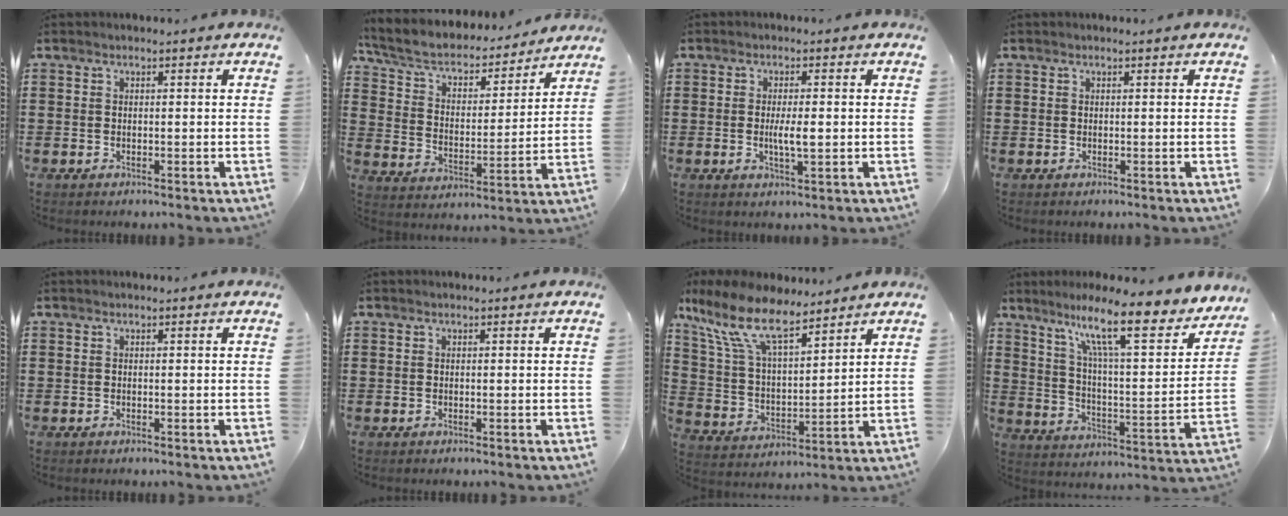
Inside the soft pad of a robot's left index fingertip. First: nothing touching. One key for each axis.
{"total": 5.4, "fx": 4.3, "fy": 2.3, "fz": 2.3, "tx": -0.067, "ty": -0.029, "tz": 0.068}
{"total": 3.6, "fx": -0.1, "fy": 0.7, "fz": 3.5, "tx": -0.071, "ty": -0.007, "tz": -0.004}
{"total": 0.0}
{"total": 0.0}
{"total": 0.0}
{"total": 11.8, "fx": 8.7, "fy": 3.6, "fz": 7.1, "tx": -0.180, "ty": -0.036, "tz": 0.151}
{"total": 14.2, "fx": 10.0, "fy": 2.0, "fz": 9.9, "tx": -0.195, "ty": -0.043, "tz": 0.161}